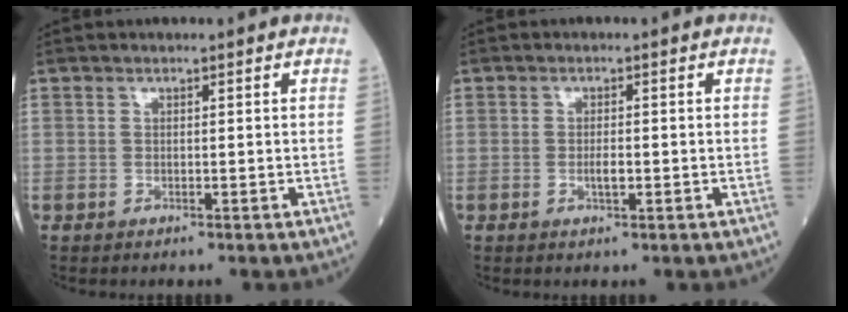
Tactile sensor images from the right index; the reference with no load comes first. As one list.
[{"total": 1.8, "force": [-0.5, 0.4, 1.7], "torque": [-0.033, 0.000, -0.008]}]